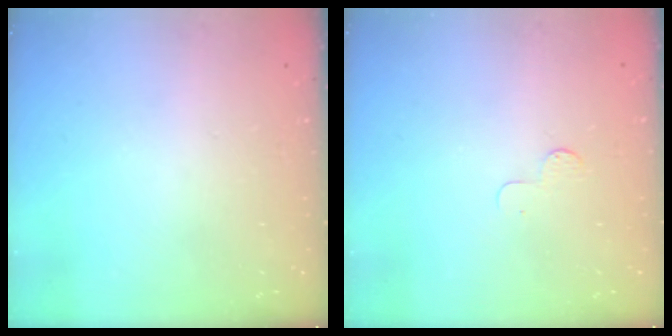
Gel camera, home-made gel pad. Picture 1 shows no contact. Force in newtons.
{"total": 4.2, "press": 4.2, "slide": 0.4}